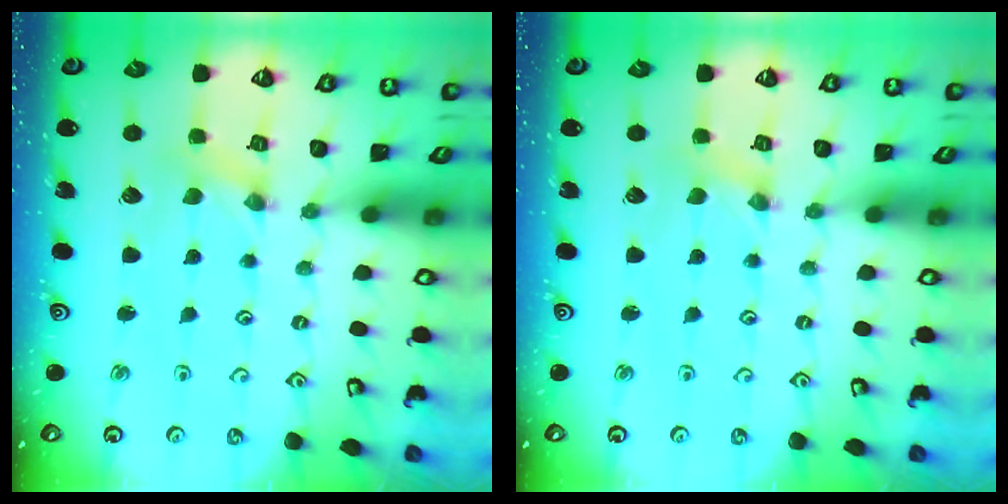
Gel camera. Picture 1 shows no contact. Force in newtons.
{"total": 0.0}